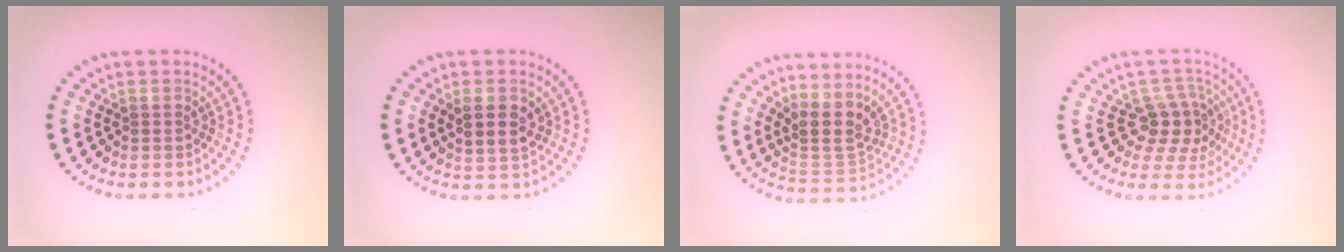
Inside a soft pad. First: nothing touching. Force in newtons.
{"total": 2.6, "press": 2.6, "slide": 0.6}
{"total": 3.2, "press": 2.4, "slide": 2.1}
{"total": 3.6, "press": 3.1, "slide": 1.9}